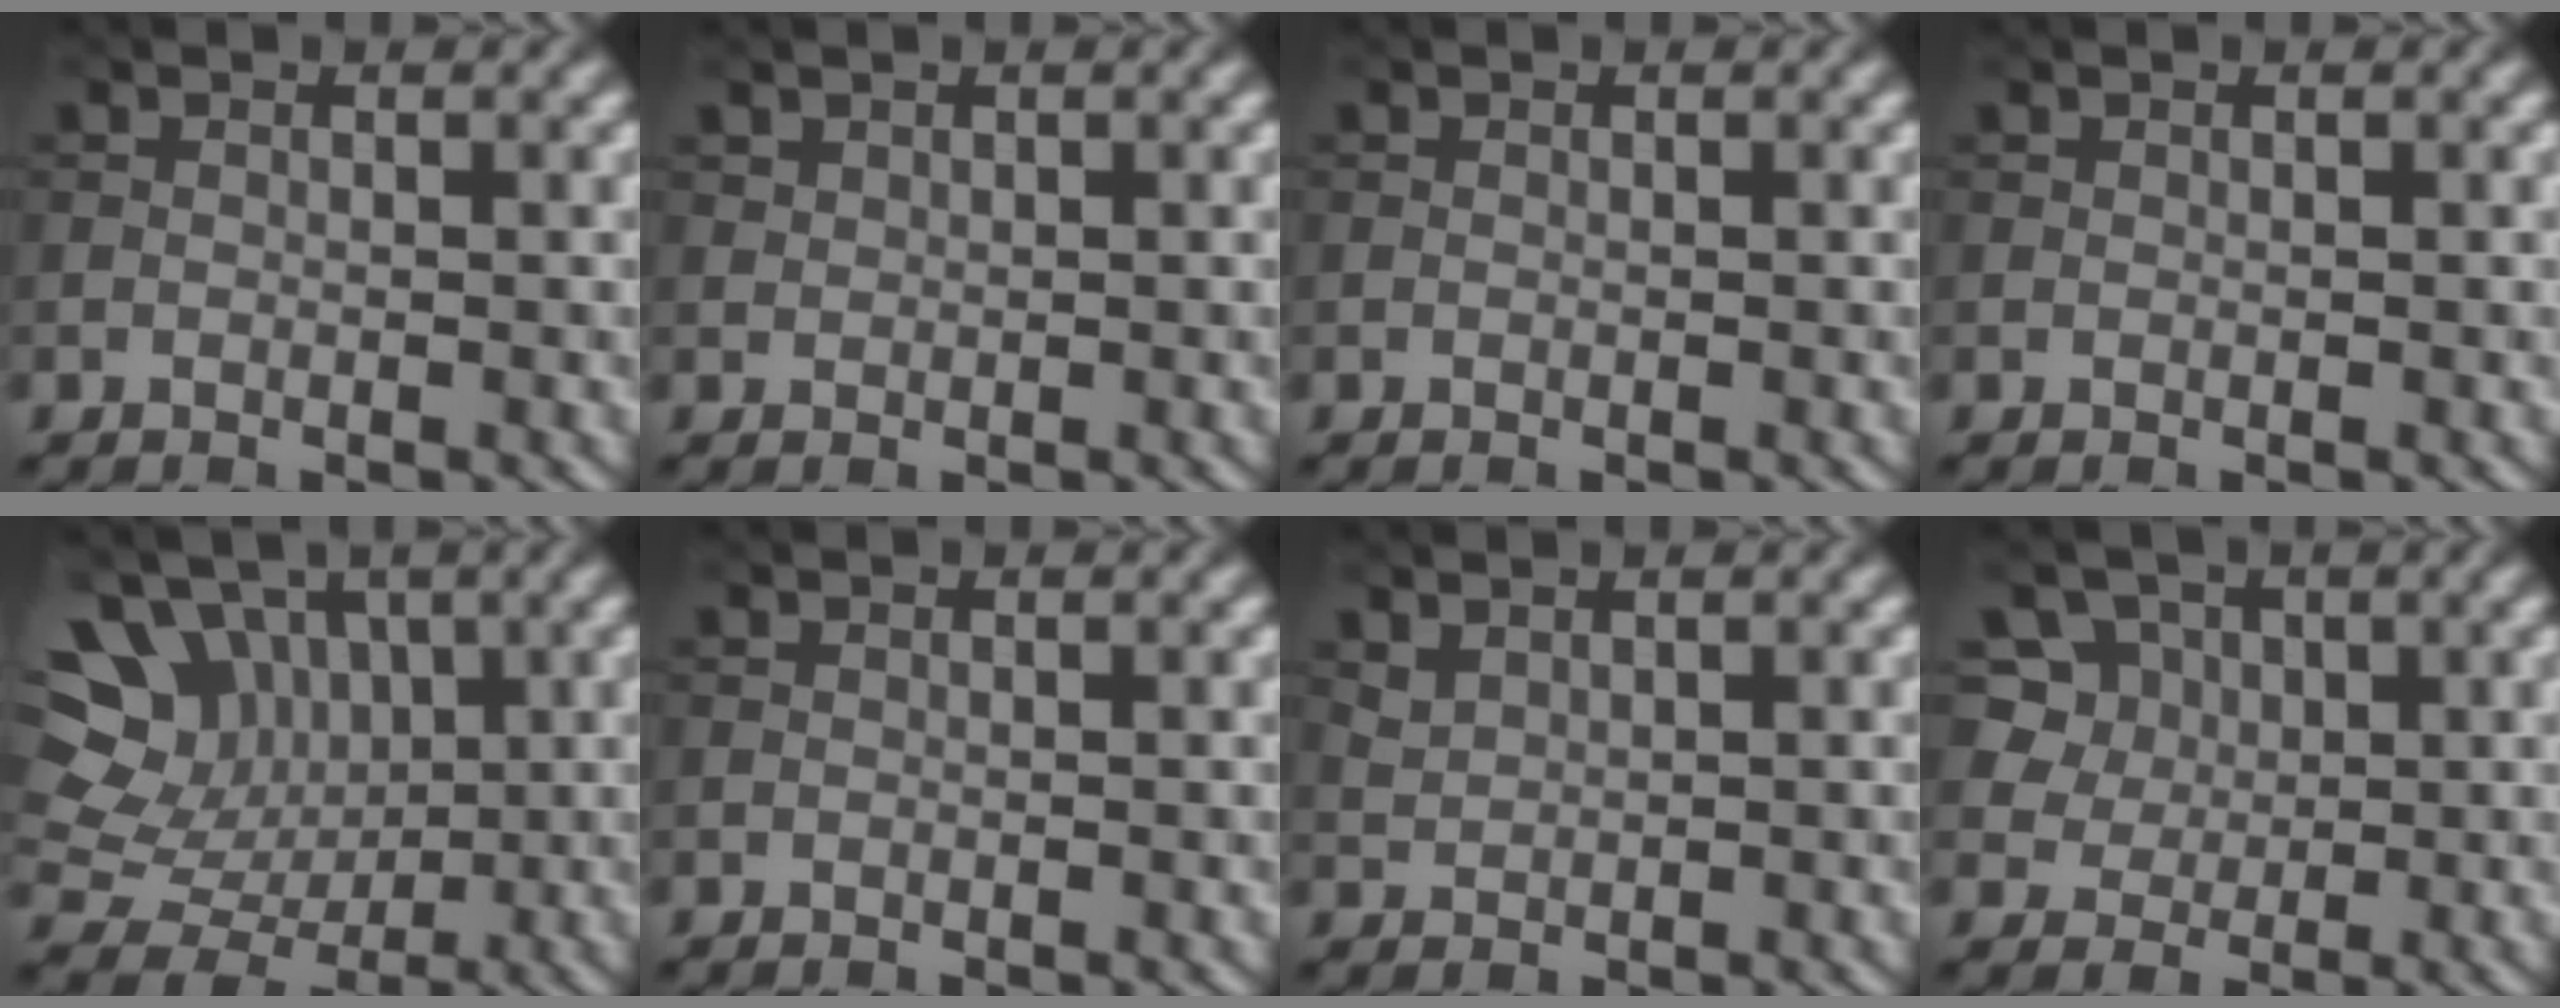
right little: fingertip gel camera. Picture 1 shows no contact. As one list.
[{"total": 0.8, "force": [0.6, 0.5, 0.1], "torque": [-0.001, -0.003, 0.016]}, {"total": 0.0}, {"total": 0.0}, {"total": 9.8, "force": [2.5, 8.5, 4.2], "torque": [-0.102, 0.028, 0.020]}, {"total": 0.0}, {"total": 1.1, "force": [0.9, 0.6, 0.4], "torque": [-0.012, -0.001, 0.023]}, {"total": 8.7, "force": [3.8, 7.0, 3.5], "torque": [-0.071, 0.017, 0.047]}]